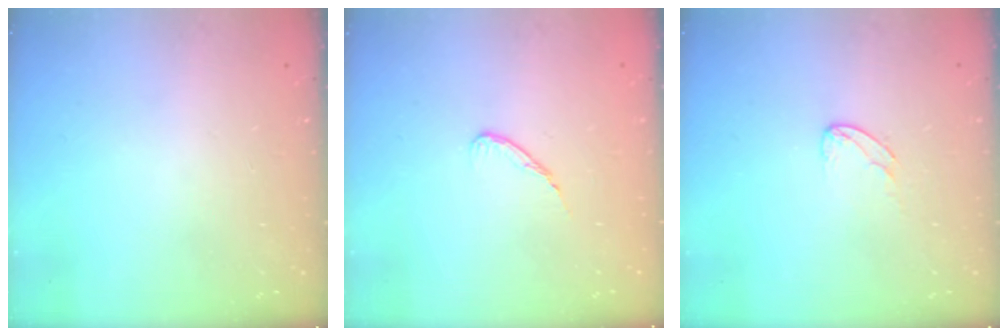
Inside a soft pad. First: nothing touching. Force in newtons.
{"total": 4.6, "press": 4.6, "slide": 0.5}
{"total": 5.4, "press": 5.4, "slide": 0.4}